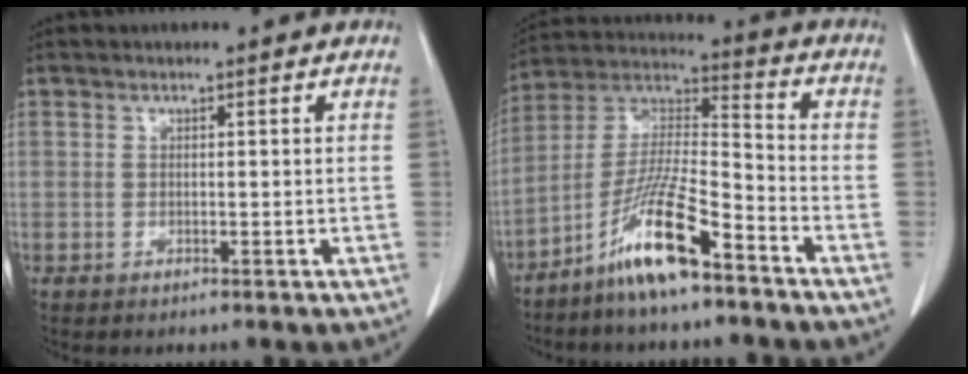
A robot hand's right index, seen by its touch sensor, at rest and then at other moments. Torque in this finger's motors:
{"motor_torque": [1.08, -0.77, 0.35, 0.12]}